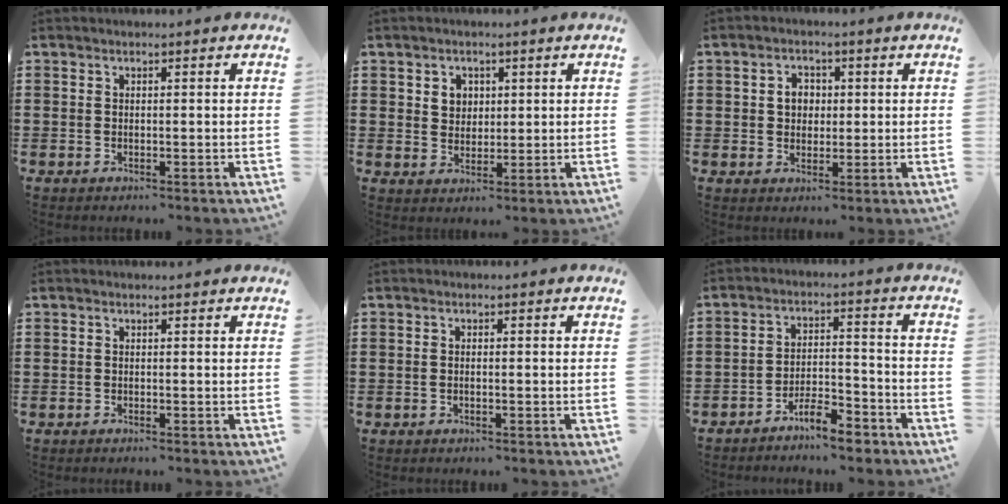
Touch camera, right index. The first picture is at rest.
{"total": 2.9, "force": [1.3, 2.5, 0.8], "torque": [-0.017, 0.007, 0.020]}
{"total": 3.3, "force": [0.4, 2.8, 1.7], "torque": [-0.043, 0.011, 0.003]}
{"total": 0.0}
{"total": 0.5, "force": [-0.2, 0.1, 0.5], "torque": [-0.009, -0.003, -0.003]}
{"total": 5.7, "force": [-5.0, 1.1, 2.5], "torque": [-0.048, 0.011, -0.097]}